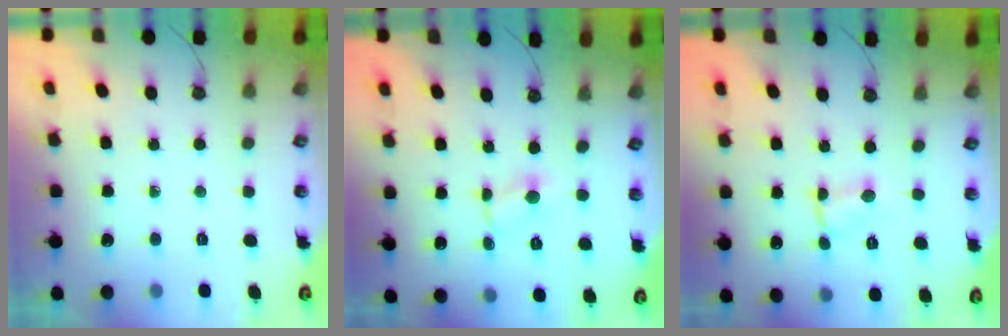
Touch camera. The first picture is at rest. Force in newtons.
{"total": 1.6, "press": 1.5, "slide": 0.2}
{"total": 1.5, "press": 1.5, "slide": 0.2}